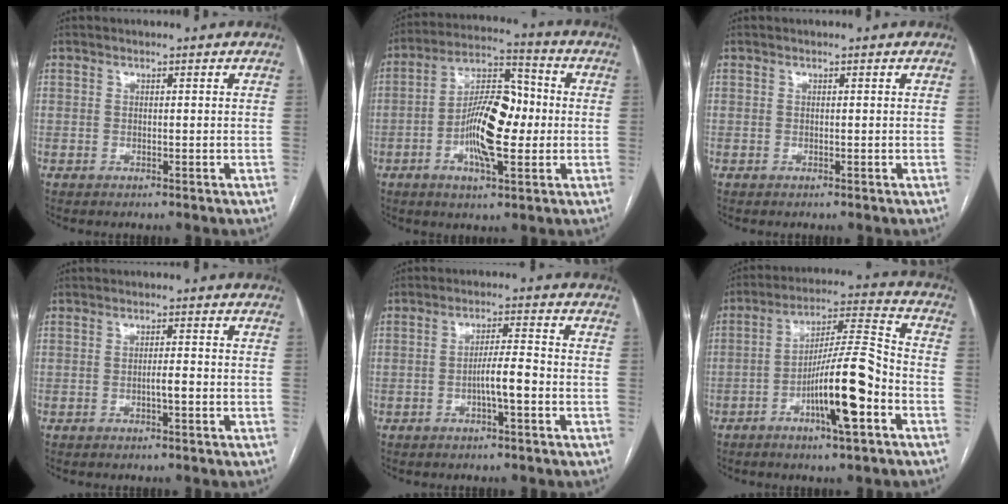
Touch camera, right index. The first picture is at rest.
{"total": 12.9, "force": [-1.7, 4.3, 12.0], "torque": [-0.220, 0.022, -0.029]}
{"total": 0.0}
{"total": 2.1, "force": [-0.7, 0.1, 2.0], "torque": [-0.036, 0.001, -0.012]}
{"total": 4.9, "force": [-1.6, 0.3, 4.6], "torque": [-0.084, 0.006, -0.027]}
{"total": 13.4, "force": [-5.2, 1.0, 12.3], "torque": [-0.219, 0.004, -0.087]}